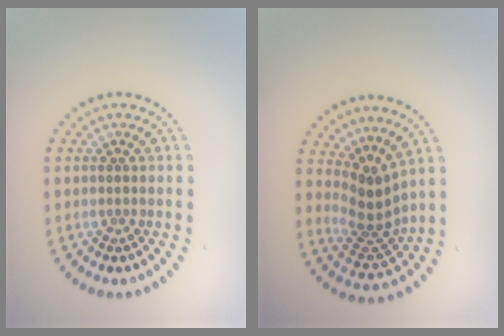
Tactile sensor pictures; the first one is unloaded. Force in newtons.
{"total": 3.5, "press": 2.5, "slide": 2.5}